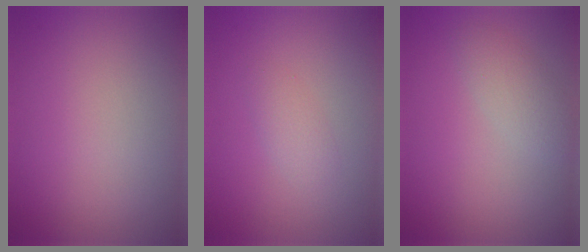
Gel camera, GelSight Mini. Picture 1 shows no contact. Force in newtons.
{"total": 1.3, "press": 1.3, "slide": 0.1}
{"total": 2.0, "press": 2.0, "slide": 0.1}